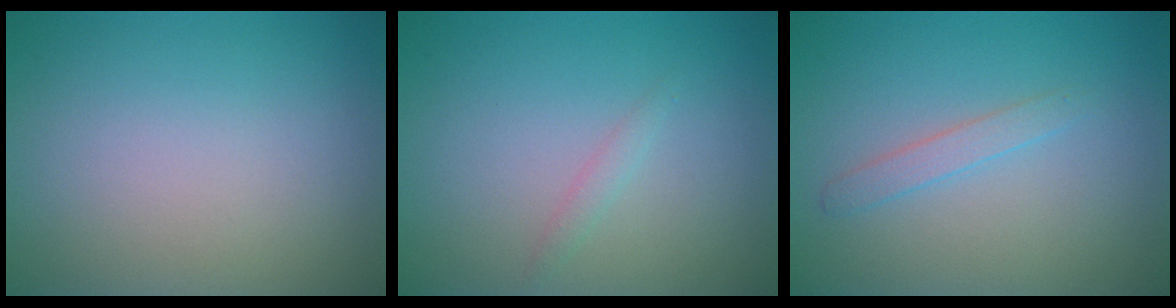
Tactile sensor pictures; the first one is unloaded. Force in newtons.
{"total": 0.8, "press": 0.8, "slide": 0.0}
{"total": 1.3, "press": 1.3, "slide": 0.0}